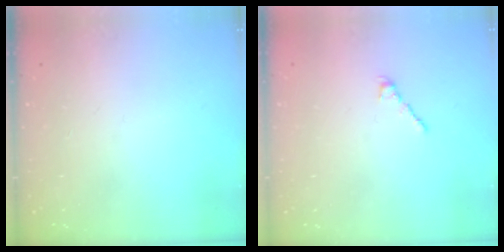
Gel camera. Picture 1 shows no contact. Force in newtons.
{"total": 1.7, "press": 1.5, "slide": 0.6}